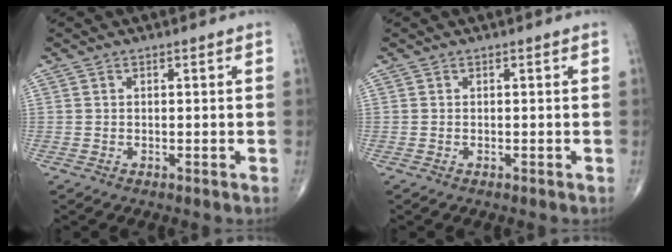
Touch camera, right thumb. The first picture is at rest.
{"total": 0.0}